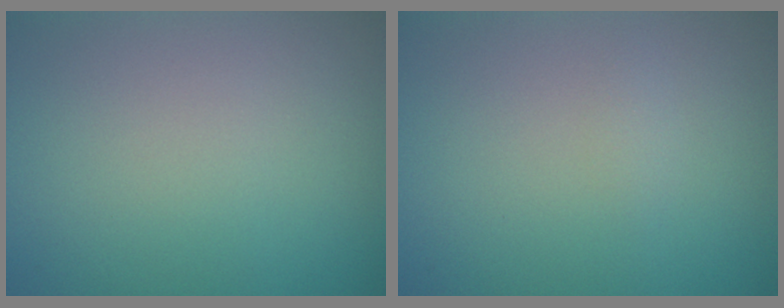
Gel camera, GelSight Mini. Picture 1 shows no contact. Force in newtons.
{"total": 0.5, "press": 0.5, "slide": 0.1}